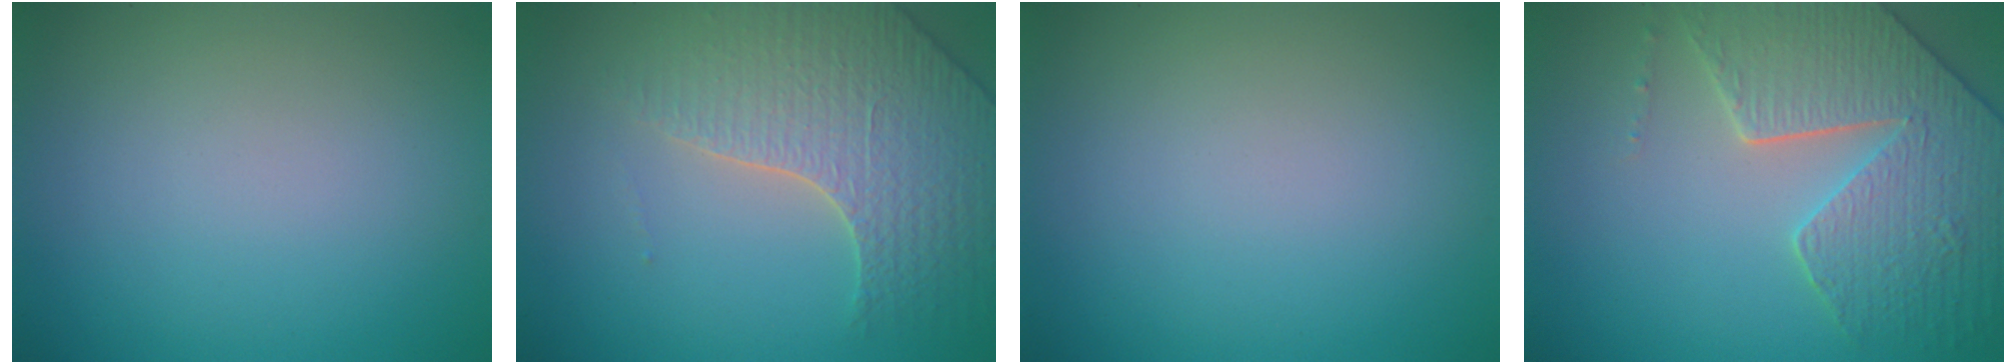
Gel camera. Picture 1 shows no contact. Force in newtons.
{"total": 4.5, "press": 4.4, "slide": 1.2}
{"total": 0.0}
{"total": 6.0, "press": 5.3, "slide": 2.9}